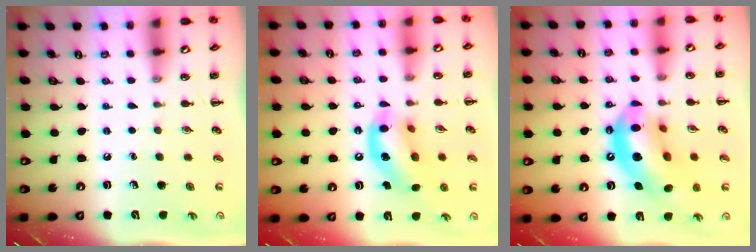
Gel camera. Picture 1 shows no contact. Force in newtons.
{"total": 14.0, "press": 13.7, "slide": 3.1}
{"total": 17.3, "press": 16.7, "slide": 4.5}